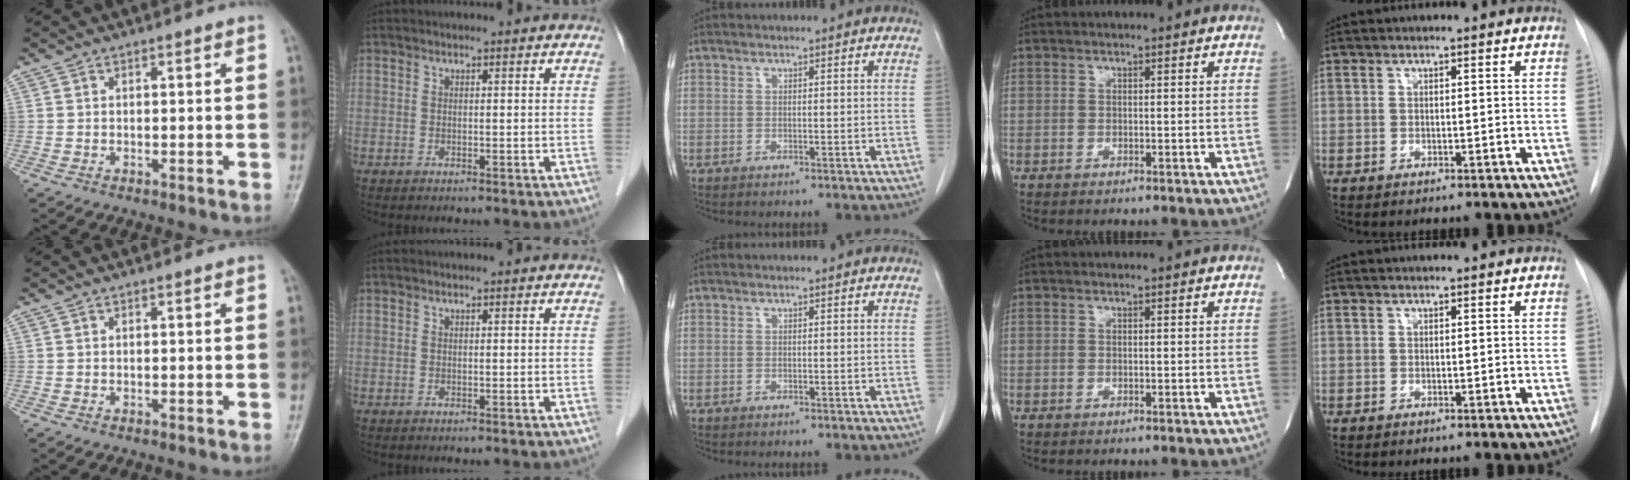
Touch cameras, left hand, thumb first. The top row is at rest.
{}